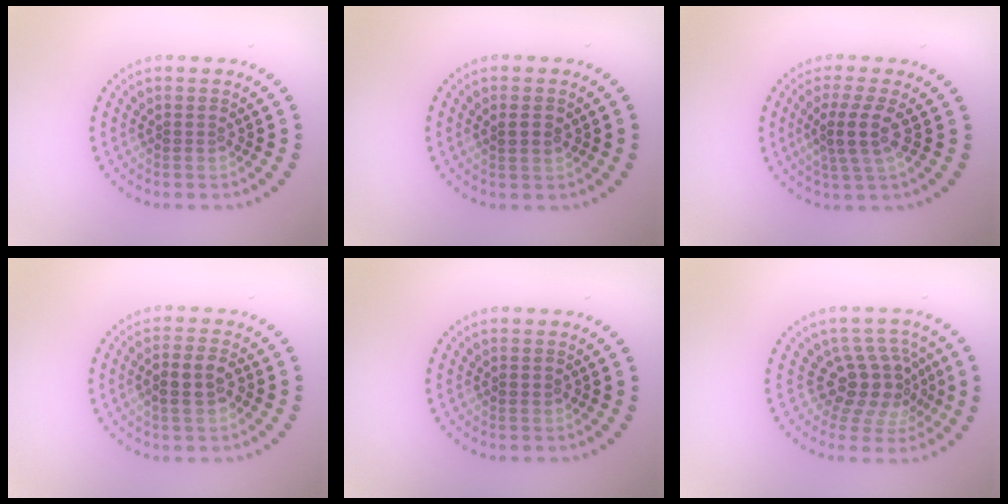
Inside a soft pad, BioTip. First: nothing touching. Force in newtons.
{"total": 0.8, "press": 0.7, "slide": 0.4}
{"total": 2.9, "press": 2.2, "slide": 1.9}
{"total": 2.9, "press": 2.8, "slide": 0.8}
{"total": 0.7, "press": 0.7, "slide": 0.2}
{"total": 4.3, "press": 3.2, "slide": 2.9}